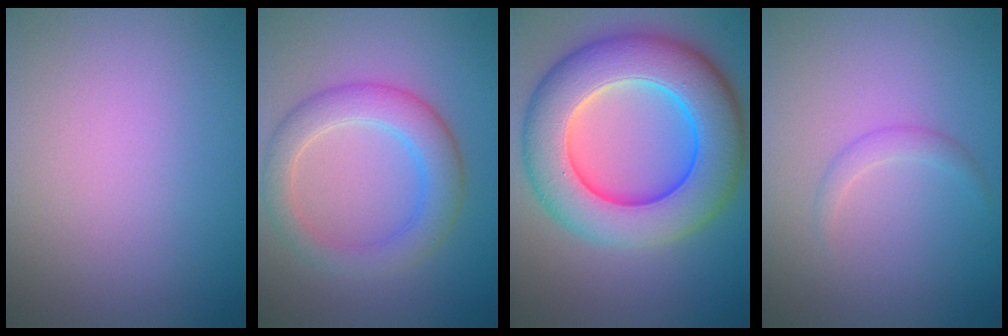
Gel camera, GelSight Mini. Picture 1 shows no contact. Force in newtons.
{"total": 4.5, "press": 4.5, "slide": 0.6}
{"total": 11.9, "press": 11.9, "slide": 0.2}
{"total": 1.2, "press": 1.1, "slide": 0.1}